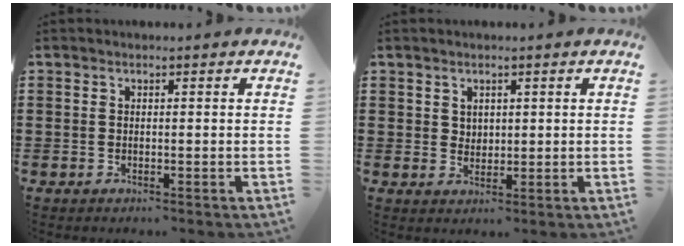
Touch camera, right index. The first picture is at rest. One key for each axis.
{"total": 2.0, "fx": 1.3, "fy": 1.5, "fz": 0.3, "tx": -0.010, "ty": 0.008, "tz": 0.025}